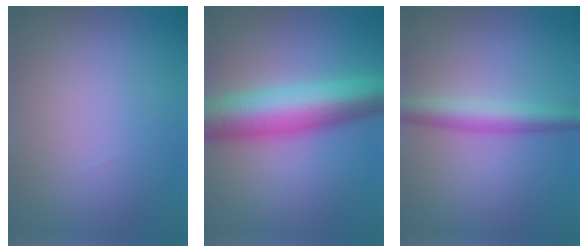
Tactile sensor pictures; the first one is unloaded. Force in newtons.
{"total": 9.7, "press": 9.7, "slide": 0.2}
{"total": 3.7, "press": 3.7, "slide": 0.0}